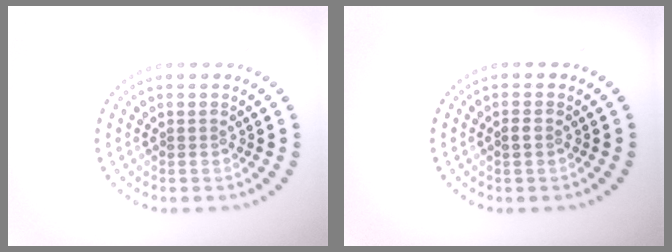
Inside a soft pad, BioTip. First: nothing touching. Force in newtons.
{"total": 0.7, "press": 0.7, "slide": 0.0}